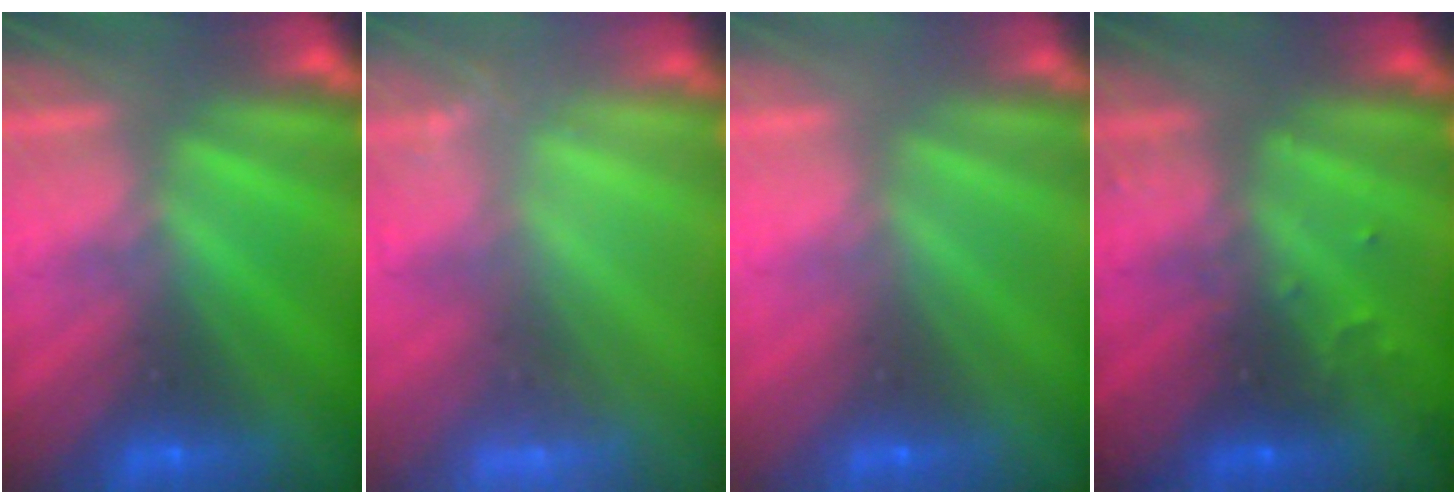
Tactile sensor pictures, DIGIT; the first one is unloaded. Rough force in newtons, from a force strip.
{"total": 2.6}
{"total": 3.6}
{"total": 3.2}